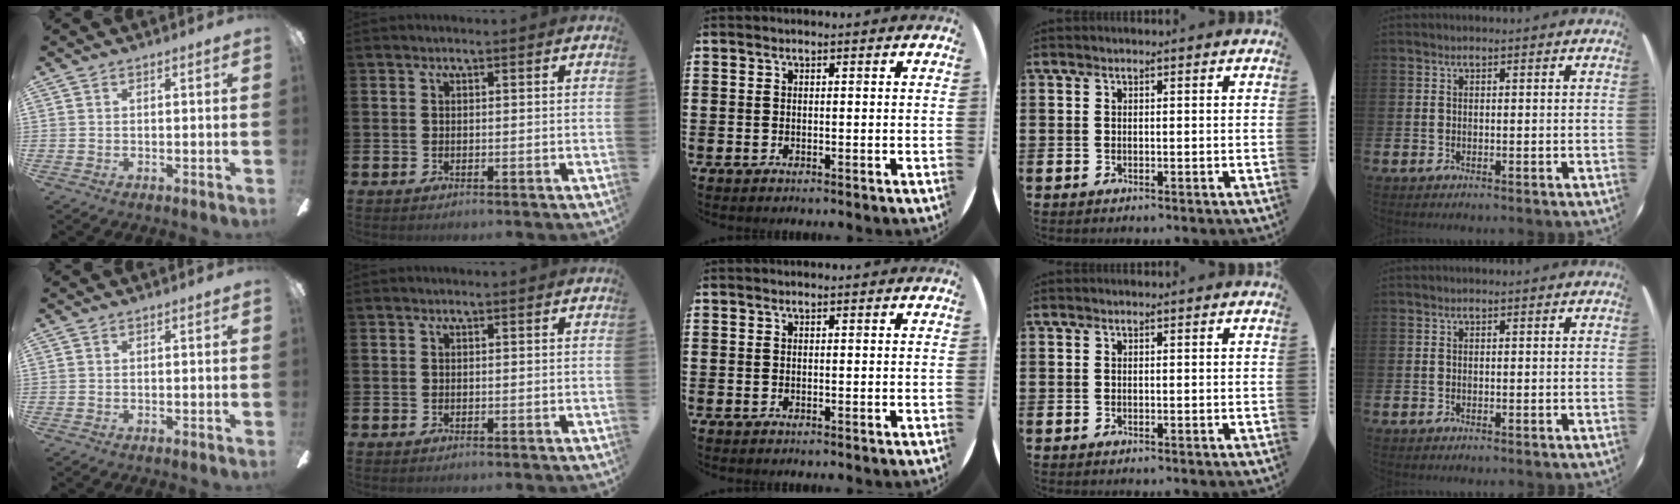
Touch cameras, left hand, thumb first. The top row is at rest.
{}